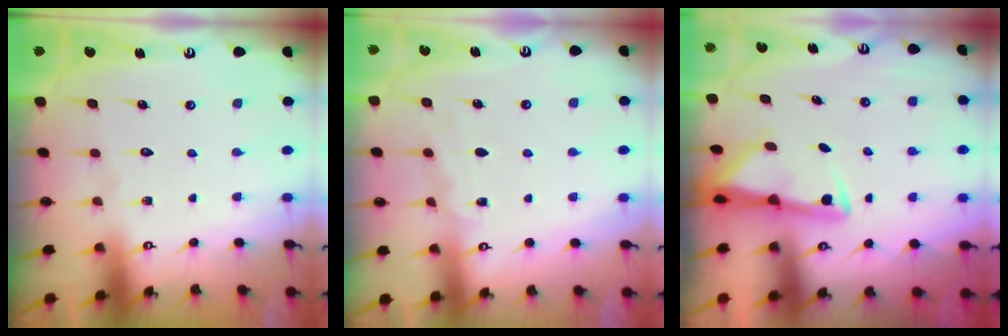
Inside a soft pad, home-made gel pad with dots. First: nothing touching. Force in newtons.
{"total": 5.1, "press": 5.1, "slide": 0.6}
{"total": 2.9, "press": 2.9, "slide": 0.5}